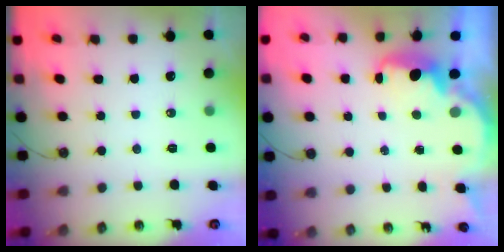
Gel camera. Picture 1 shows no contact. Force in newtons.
{"total": 2.9, "press": 2.9, "slide": 0.6}